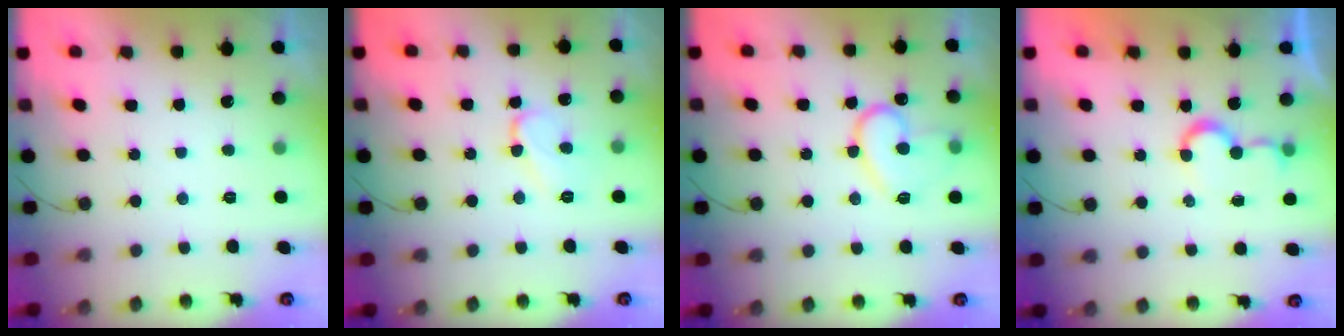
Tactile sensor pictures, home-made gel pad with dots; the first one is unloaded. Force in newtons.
{"total": 8.0, "press": 7.9, "slide": 1.0}
{"total": 13.3, "press": 13.3, "slide": 1.1}
{"total": 5.8, "press": 5.8, "slide": 0.5}